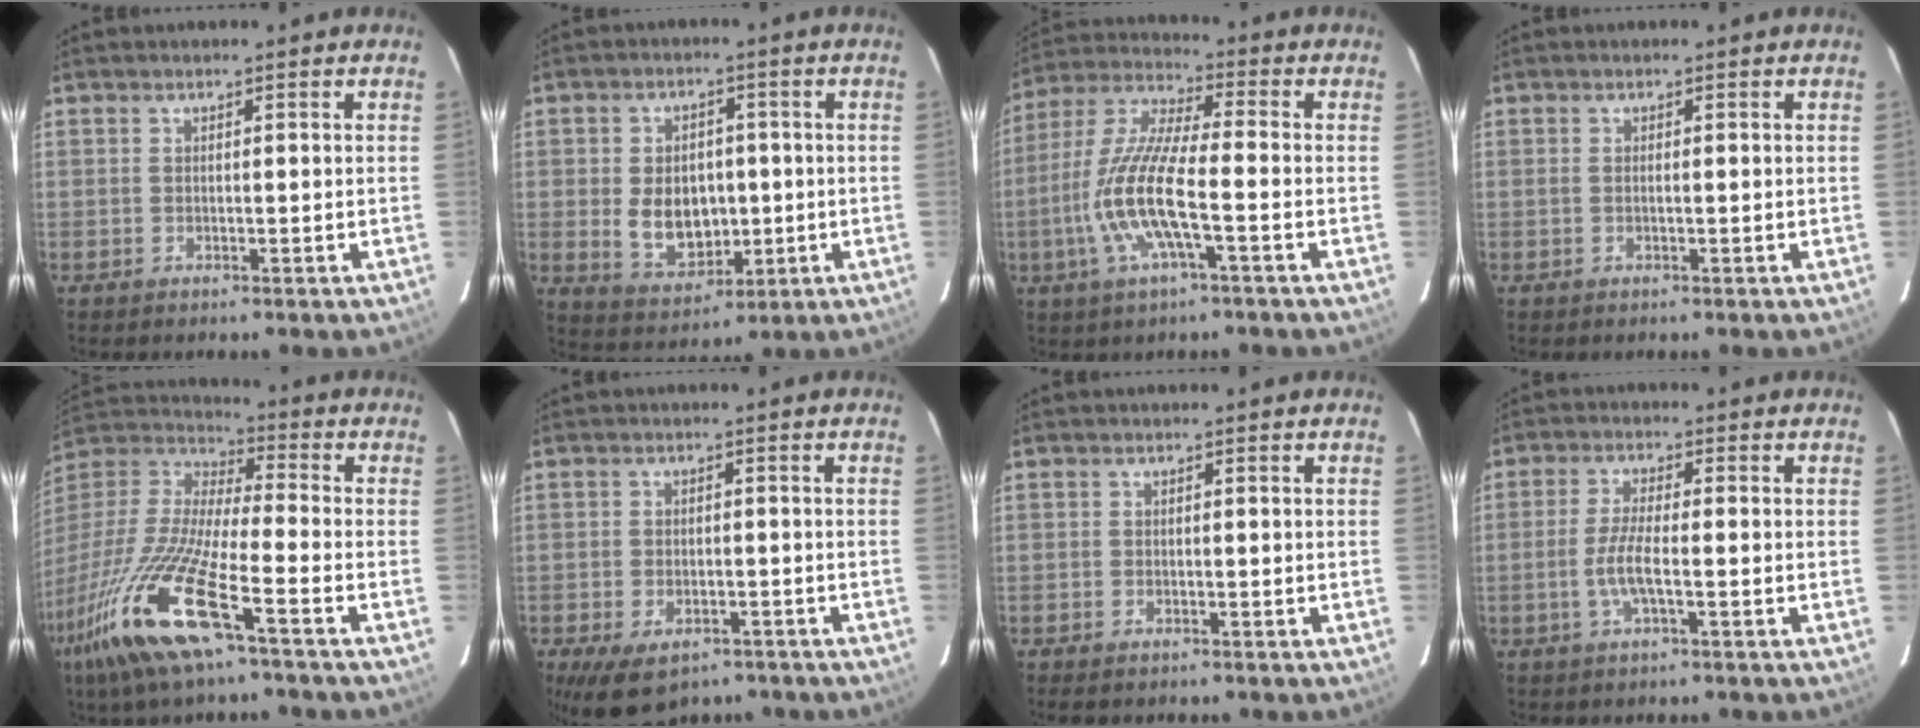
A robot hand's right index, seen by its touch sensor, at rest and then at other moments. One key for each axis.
{"total": 9.7, "fx": -0.8, "fy": 7.1, "fz": 6.6, "tx": -0.138, "ty": 0.000, "tz": 0.005}
{"total": 13.8, "fx": -4.2, "fy": 2.5, "fz": 12.9, "tx": -0.271, "ty": -0.003, "tz": -0.087}
{"total": 0.5, "fx": -0.1, "fy": 0.1, "fz": 0.5, "tx": -0.011, "ty": 0.001, "tz": -0.004}
{"total": 21.7, "fx": -12.8, "fy": 3.0, "fz": 17.2, "tx": -0.343, "ty": -0.053, "tz": -0.247}
{"total": 9.7, "fx": -6.3, "fy": 5.2, "fz": 5.2, "tx": -0.108, "ty": -0.018, "tz": -0.090}
{"total": 1.7, "fx": -1.3, "fy": 0.8, "fz": 0.5, "tx": -0.016, "ty": -0.002, "tz": -0.023}
{"total": 5.0, "fx": -1.7, "fy": 0.6, "fz": 4.7, "tx": -0.100, "ty": -0.002, "tz": -0.035}